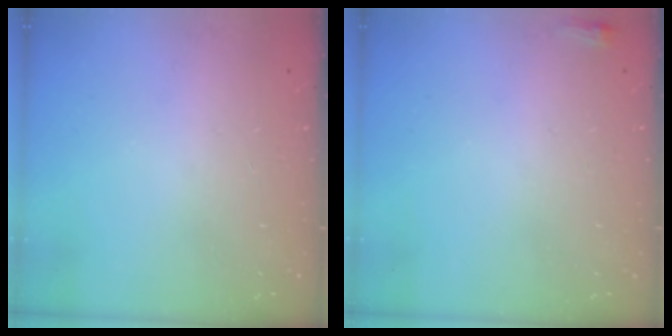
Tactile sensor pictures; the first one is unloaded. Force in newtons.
{"total": 2.9, "press": 2.6, "slide": 1.1}